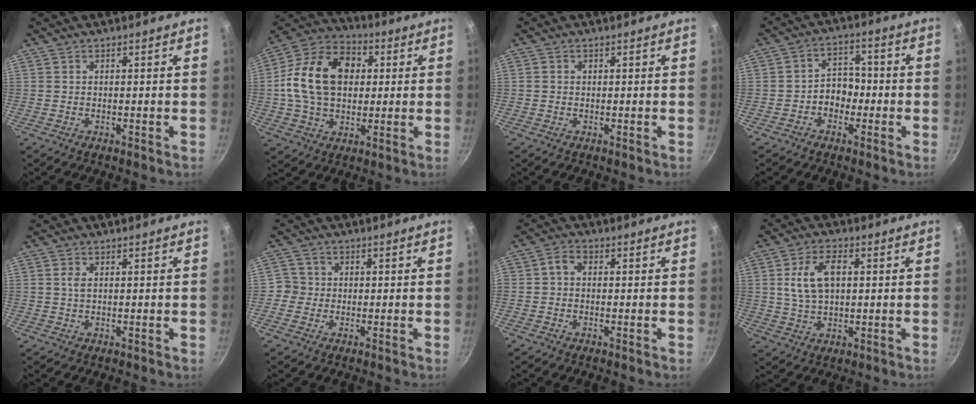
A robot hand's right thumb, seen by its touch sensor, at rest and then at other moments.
{"total": 18.2, "force": [2.2, 13.1, 12.4], "torque": [-0.196, 0.024, 0.023]}
{"total": 0.6, "force": [0.0, 0.6, 0.2], "torque": [-0.002, 0.003, 0.000]}
{"total": 5.5, "force": [-1.6, 4.3, 3.1], "torque": [-0.007, 0.024, -0.032]}
{"total": 1.3, "force": [0.3, 0.6, 1.1], "torque": [-0.023, 0.001, 0.005]}
{"total": 2.8, "force": [-0.7, 2.7, 0.3], "torque": [0.018, 0.010, -0.020]}
{"total": 2.4, "force": [-0.2, 1.5, 1.9], "torque": [-0.047, 0.009, -0.014]}
{"total": 9.0, "force": [1.6, 5.3, 7.1], "torque": [-0.124, 0.009, 0.031]}